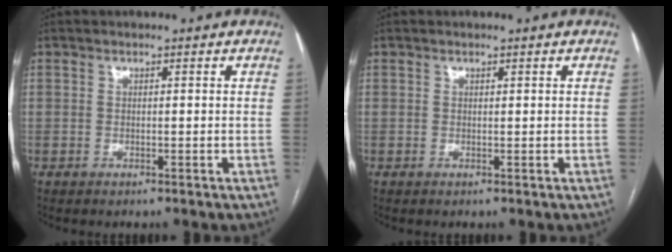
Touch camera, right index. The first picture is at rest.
{"total": 0.0}